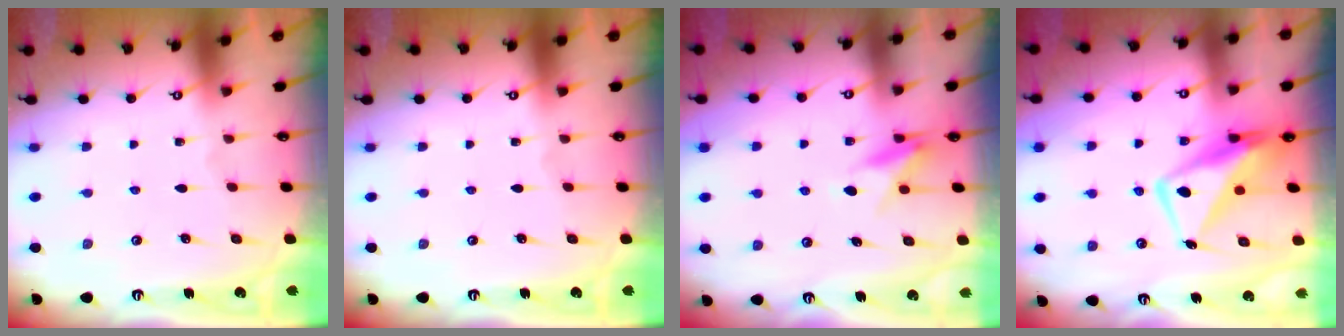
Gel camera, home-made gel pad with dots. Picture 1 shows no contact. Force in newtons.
{"total": 0.0}
{"total": 8.8, "press": 8.7, "slide": 0.8}
{"total": 10.8, "press": 10.8, "slide": 1.2}